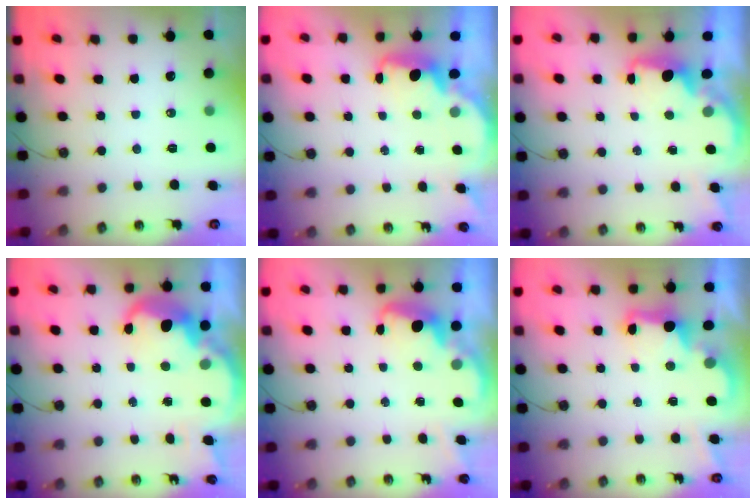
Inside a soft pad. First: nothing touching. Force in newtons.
{"total": 2.2, "press": 2.1, "slide": 0.6}
{"total": 1.9, "press": 1.8, "slide": 0.6}
{"total": 6.7, "press": 6.7, "slide": 0.5}
{"total": 2.9, "press": 2.8, "slide": 0.8}
{"total": 2.7, "press": 2.7, "slide": 0.6}